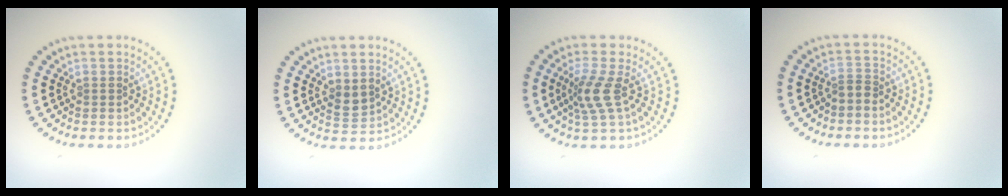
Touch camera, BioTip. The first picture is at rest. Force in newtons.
{"total": 1.6, "press": 1.4, "slide": 0.6}
{"total": 2.9, "press": 2.1, "slide": 2.0}
{"total": 0.9, "press": 0.7, "slide": 0.7}